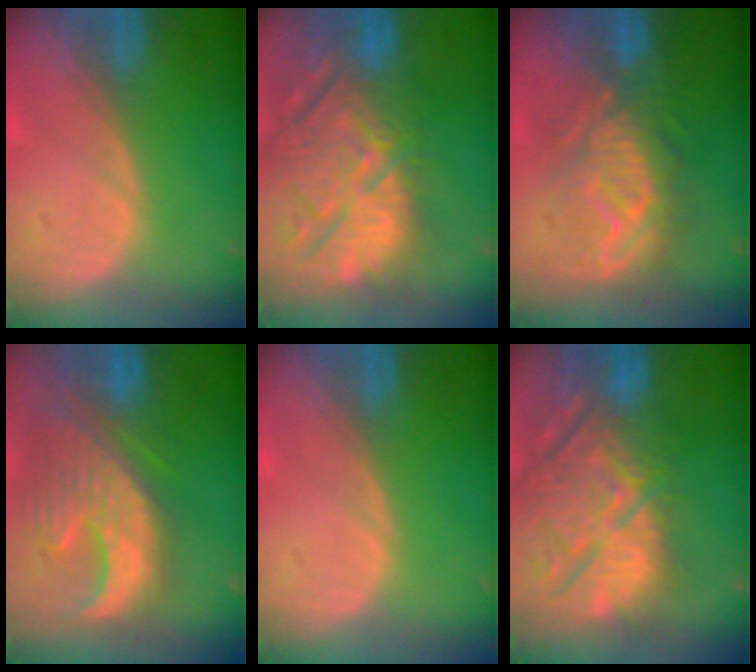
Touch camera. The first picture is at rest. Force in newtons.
{"total": 15.1, "press": 12.9, "slide": 7.8}
{"total": 9.2, "press": 9.2, "slide": 0.2}
{"total": 12.6, "press": 11.1, "slide": 6.0}
{"total": 0.0}
{"total": 15.1, "press": 12.9, "slide": 7.8}